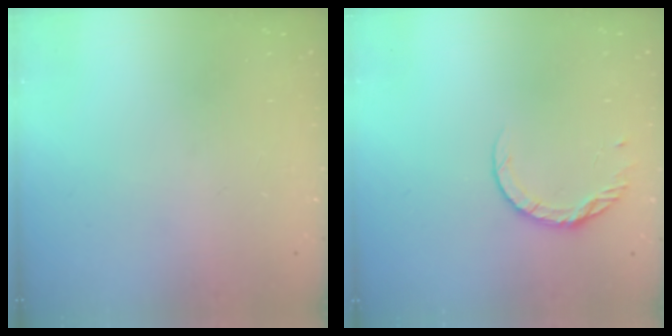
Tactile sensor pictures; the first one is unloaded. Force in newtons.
{"total": 7.9, "press": 7.8, "slide": 0.9}